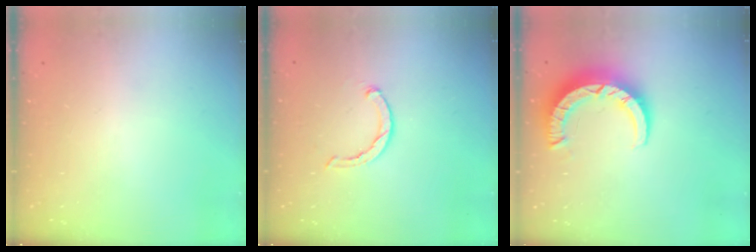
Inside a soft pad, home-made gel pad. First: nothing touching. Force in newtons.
{"total": 1.8, "press": 1.8, "slide": 0.4}
{"total": 8.9, "press": 8.8, "slide": 1.1}